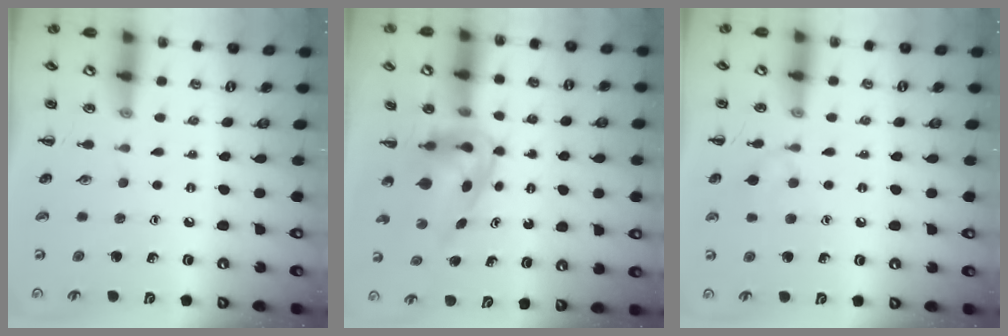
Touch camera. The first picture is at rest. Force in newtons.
{"total": 4.0, "press": 3.9, "slide": 0.7}
{"total": 5.6, "press": 5.3, "slide": 1.9}